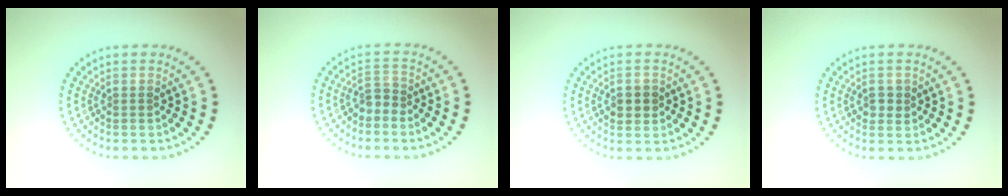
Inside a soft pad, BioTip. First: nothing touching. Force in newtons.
{"total": 1.5, "press": 1.1, "slide": 1.1}
{"total": 2.1, "press": 2.1, "slide": 0.5}
{"total": 1.2, "press": 1.2, "slide": 0.1}